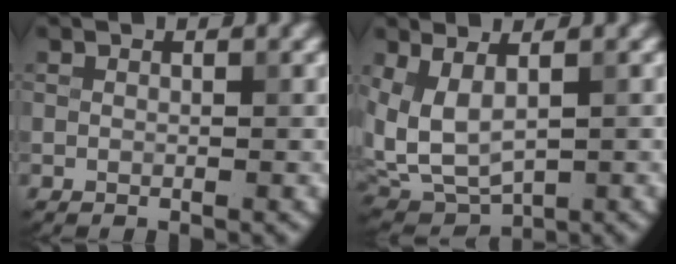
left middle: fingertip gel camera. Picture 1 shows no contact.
{"total": 5.0, "force": [1.0, 2.8, 4.1], "torque": [-0.099, -0.006, 0.027]}